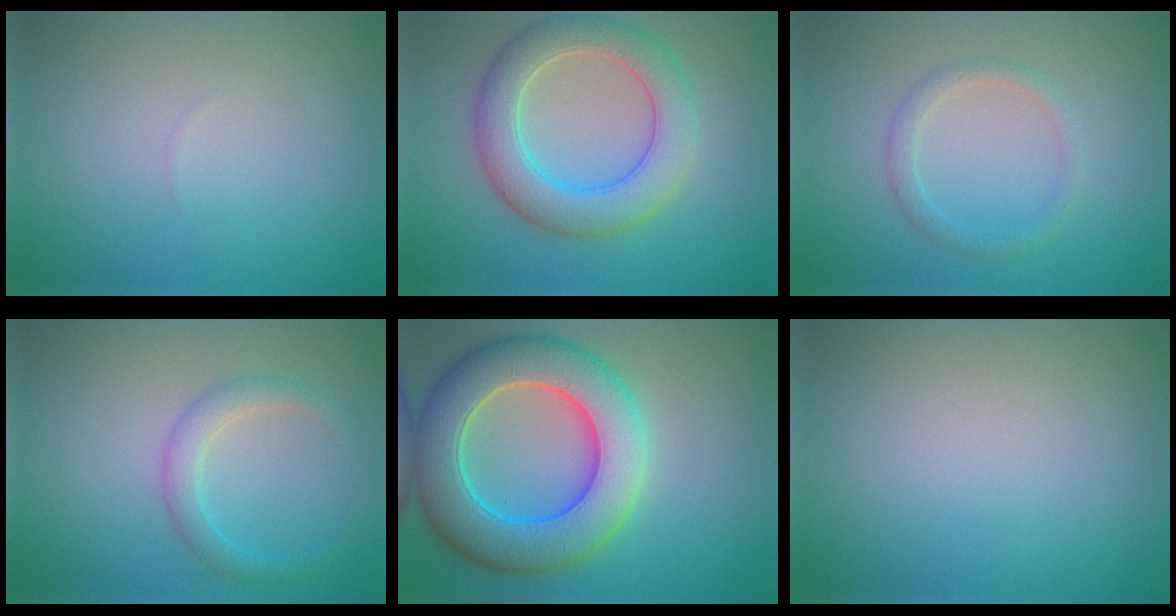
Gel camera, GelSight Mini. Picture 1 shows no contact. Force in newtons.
{"total": 6.1, "press": 6.1, "slide": 0.4}
{"total": 1.6, "press": 1.6, "slide": 0.0}
{"total": 2.2, "press": 2.2, "slide": 0.1}
{"total": 10.1, "press": 10.1, "slide": 0.7}
{"total": 0.0}